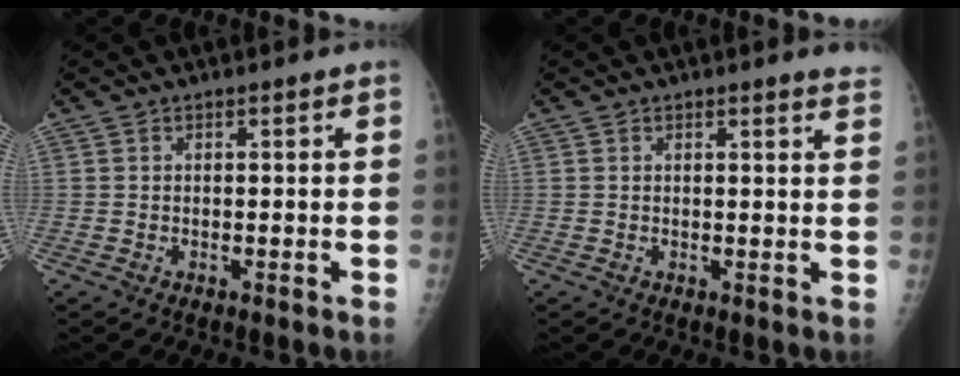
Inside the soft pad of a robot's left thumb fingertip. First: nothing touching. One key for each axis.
{"total": 3.2, "fx": 2.8, "fy": 0.0, "fz": 1.5, "tx": -0.018, "ty": -0.015, "tz": 0.021}